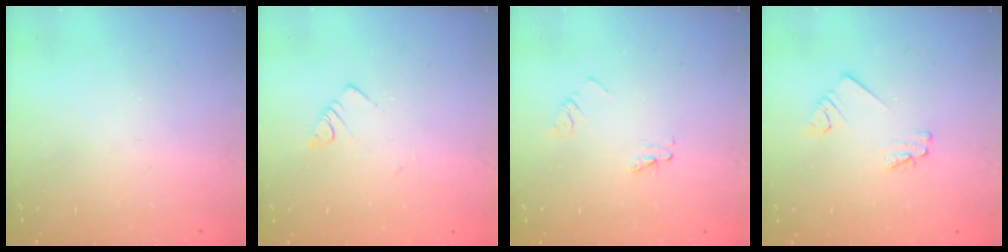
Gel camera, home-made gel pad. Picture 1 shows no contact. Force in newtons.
{"total": 2.9, "press": 2.9, "slide": 0.2}
{"total": 2.9, "press": 2.9, "slide": 0.3}
{"total": 1.7, "press": 1.7, "slide": 0.0}